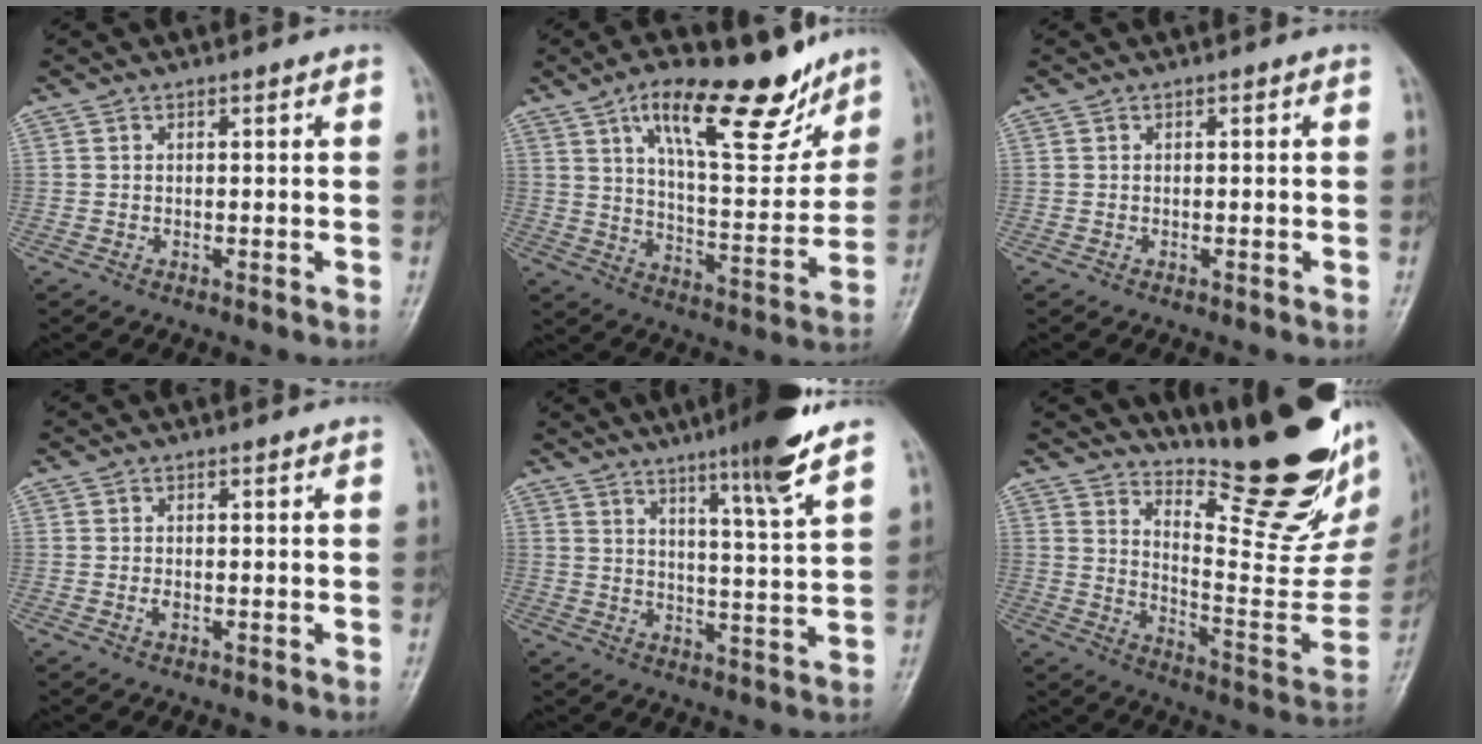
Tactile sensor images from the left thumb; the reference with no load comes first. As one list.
[{"total": 20.3, "force": [12.9, 7.2, 13.9], "torque": [-0.166, -0.065, 0.210]}, {"total": 0.0}, {"total": 0.9, "force": [0.1, 0.5, 0.8], "torque": [-0.013, 0.000, 0.003]}, {"total": 11.4, "force": [7.8, -0.1, 8.3], "torque": [-0.122, -0.049, 0.120]}, {"total": 26.7, "force": [18.8, 6.7, 17.8], "torque": [-0.226, -0.126, 0.275]}]